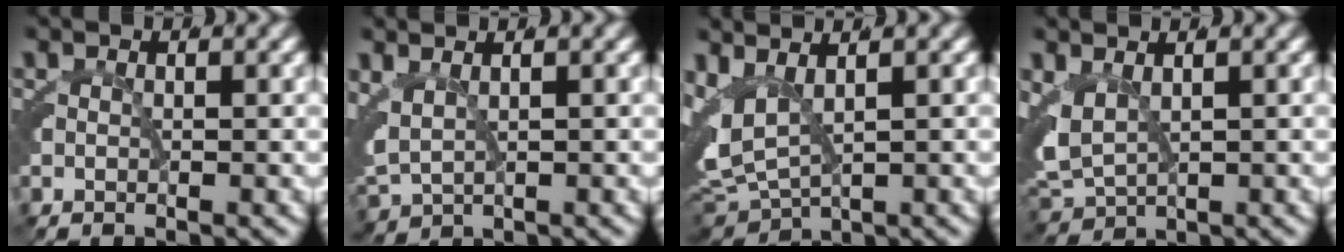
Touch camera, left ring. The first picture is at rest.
{"total": 4.2, "force": [1.6, 3.1, 2.3], "torque": [-0.063, -0.011, 0.039]}
{"total": 8.7, "force": [0.3, 7.3, 4.7], "torque": [-0.139, -0.036, 0.019]}
{"total": 5.0, "force": [0.5, 4.3, 2.5], "torque": [-0.094, -0.031, 0.028]}